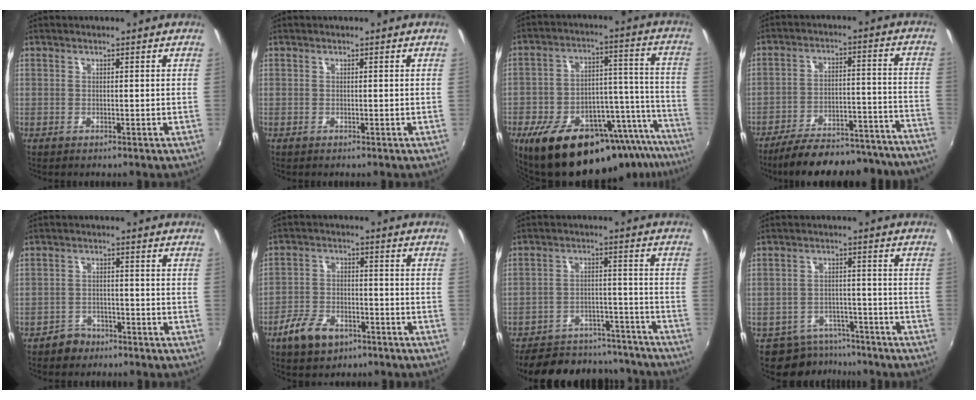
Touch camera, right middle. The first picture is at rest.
{"total": 0.0}
{"total": 27.2, "force": [-21.2, 10.0, 13.7], "torque": [-0.197, 0.021, -0.284]}
{"total": 29.0, "force": [-26.8, 4.9, 10.1], "torque": [-0.158, -0.007, -0.346]}
{"total": 3.9, "force": [-3.0, 2.4, 0.4], "torque": [-0.019, 0.008, -0.049]}
{"total": 8.4, "force": [-5.4, 4.6, 4.5], "torque": [-0.111, 0.000, -0.094]}
{"total": 22.9, "force": [-19.8, 8.4, 7.9], "torque": [-0.166, 0.032, -0.251]}
{"total": 7.5, "force": [-6.4, 3.9, 0.7], "torque": [-0.018, 0.012, -0.089]}